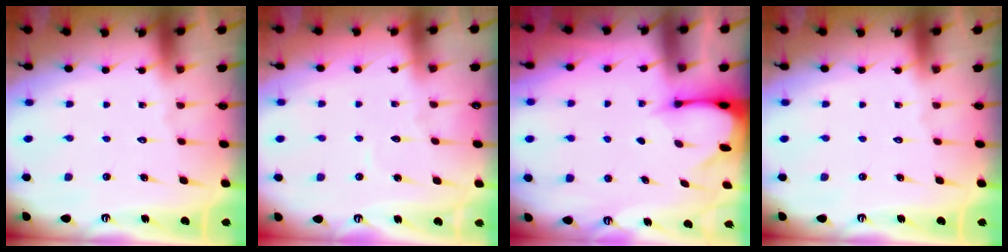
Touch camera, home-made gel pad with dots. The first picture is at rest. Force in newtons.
{"total": 2.4, "press": 2.4, "slide": 0.3}
{"total": 2.6, "press": 2.5, "slide": 0.4}
{"total": 0.0}